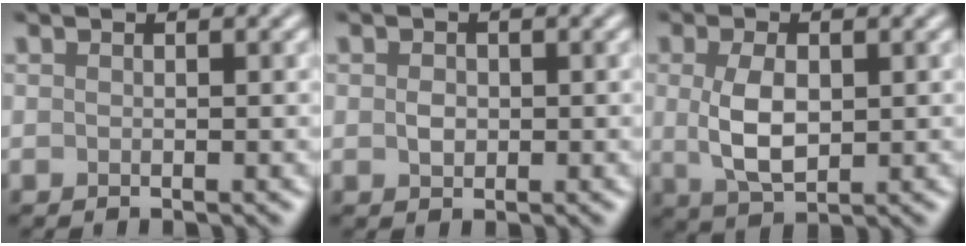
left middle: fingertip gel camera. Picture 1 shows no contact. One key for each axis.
{"total": 1.3, "fx": 0.0, "fy": 1.0, "fz": 0.8, "tx": -0.016, "ty": -0.002, "tz": 0.000}
{"total": 4.5, "fx": 0.3, "fy": 2.5, "fz": 3.7, "tx": -0.083, "ty": 0.000, "tz": 0.009}